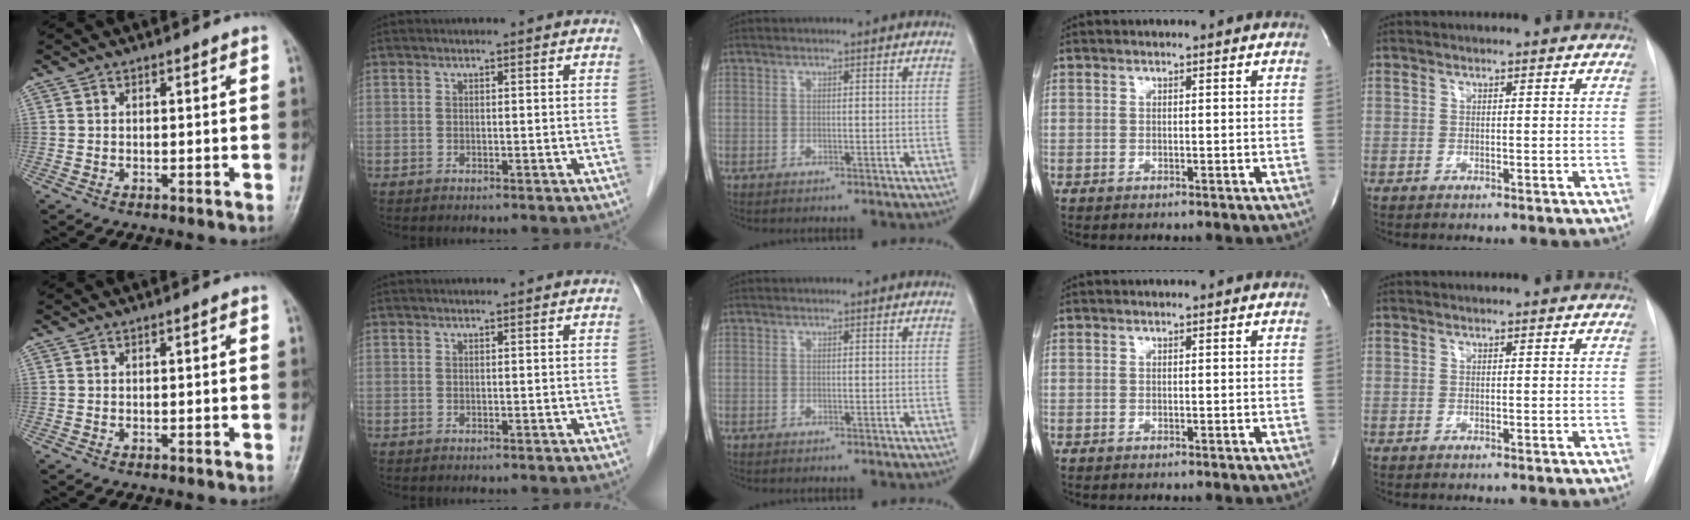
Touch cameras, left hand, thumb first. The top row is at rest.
{}